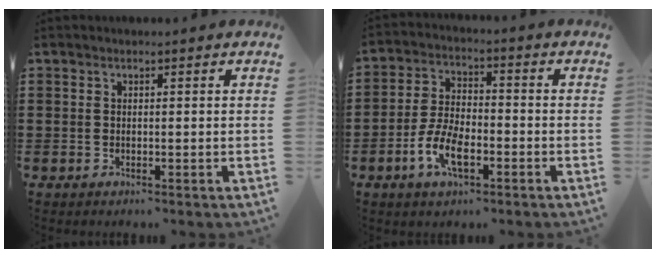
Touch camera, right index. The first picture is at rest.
{"total": 7.2, "force": [-3.0, 3.4, 5.5], "torque": [-0.134, -0.003, -0.063]}